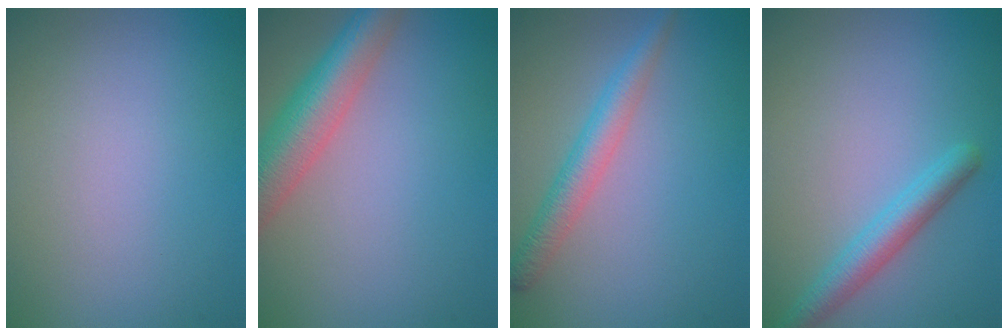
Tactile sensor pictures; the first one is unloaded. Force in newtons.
{"total": 6.7, "press": 6.7, "slide": 0.2}
{"total": 3.0, "press": 3.0, "slide": 0.1}
{"total": 2.9, "press": 2.9, "slide": 0.1}